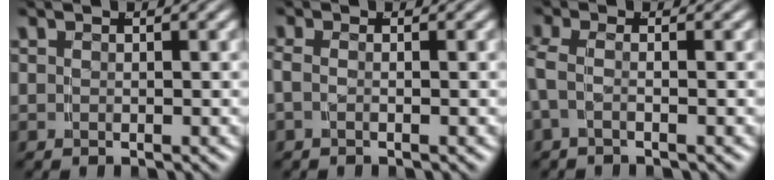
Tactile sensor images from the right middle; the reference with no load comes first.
{"total": 1.3, "force": [-0.2, 0.6, 1.1], "torque": [-0.033, -0.008, -0.001]}
{"total": 1.9, "force": [-0.3, 0.8, 1.7], "torque": [-0.048, -0.009, -0.001]}